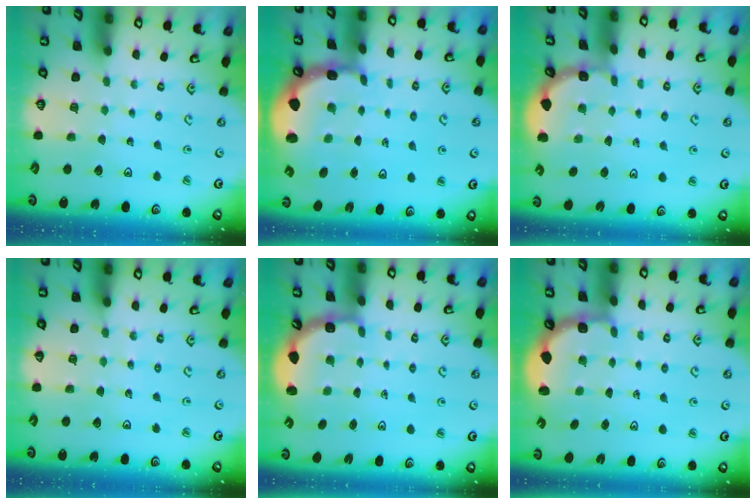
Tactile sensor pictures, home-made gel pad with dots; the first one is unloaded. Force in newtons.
{"total": 2.2, "press": 2.0, "slide": 1.0}
{"total": 1.7, "press": 1.7, "slide": 0.1}
{"total": 3.1, "press": 3.1, "slide": 0.3}
{"total": 3.2, "press": 2.5, "slide": 2.0}
{"total": 3.0, "press": 2.0, "slide": 2.2}